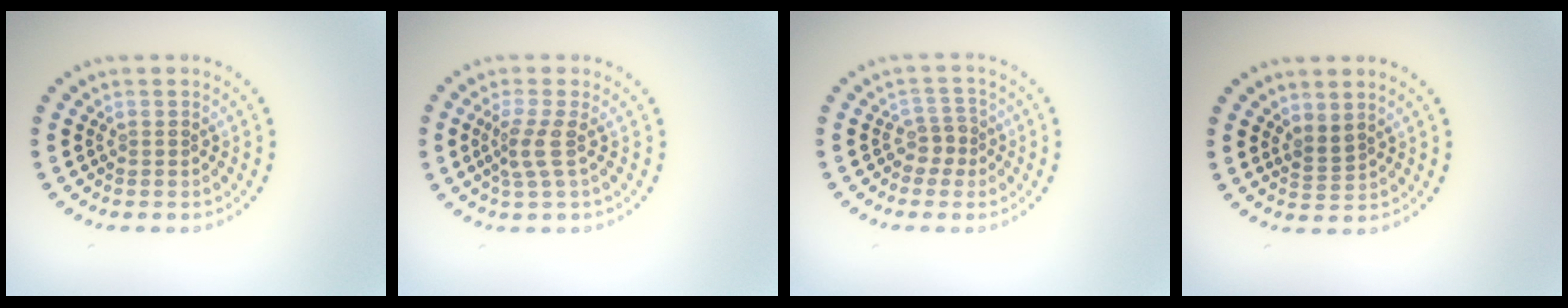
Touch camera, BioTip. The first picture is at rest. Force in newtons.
{"total": 2.2, "press": 1.5, "slide": 1.6}
{"total": 1.9, "press": 1.5, "slide": 1.2}
{"total": 1.6, "press": 1.2, "slide": 1.0}